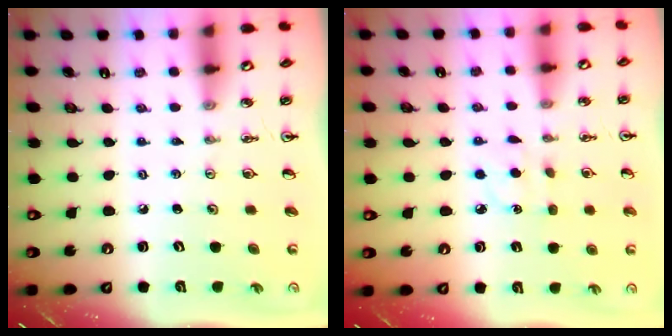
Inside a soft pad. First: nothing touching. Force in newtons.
{"total": 4.5, "press": 4.4, "slide": 0.6}